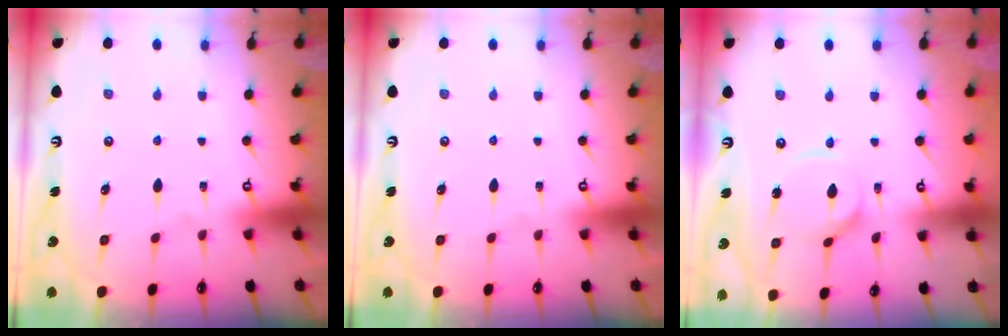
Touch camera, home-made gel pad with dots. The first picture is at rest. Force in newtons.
{"total": 0.0}
{"total": 6.1, "press": 6.0, "slide": 0.6}